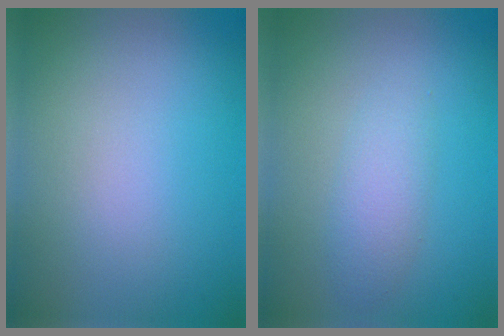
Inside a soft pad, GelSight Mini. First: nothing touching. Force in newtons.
{"total": 2.1, "press": 2.1, "slide": 0.1}